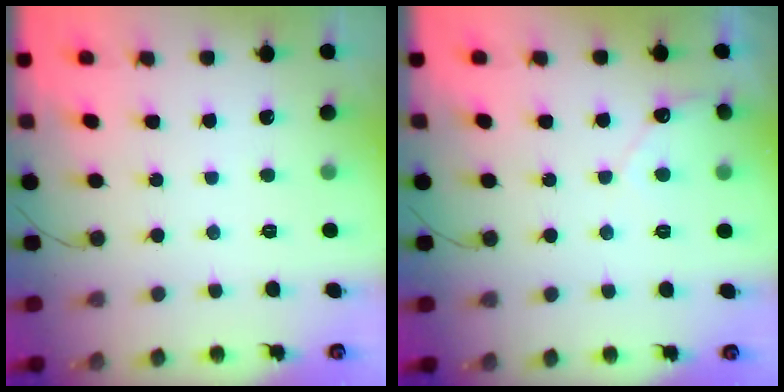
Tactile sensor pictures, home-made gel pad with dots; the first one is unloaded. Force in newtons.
{"total": 5.3, "press": 5.3, "slide": 0.4}